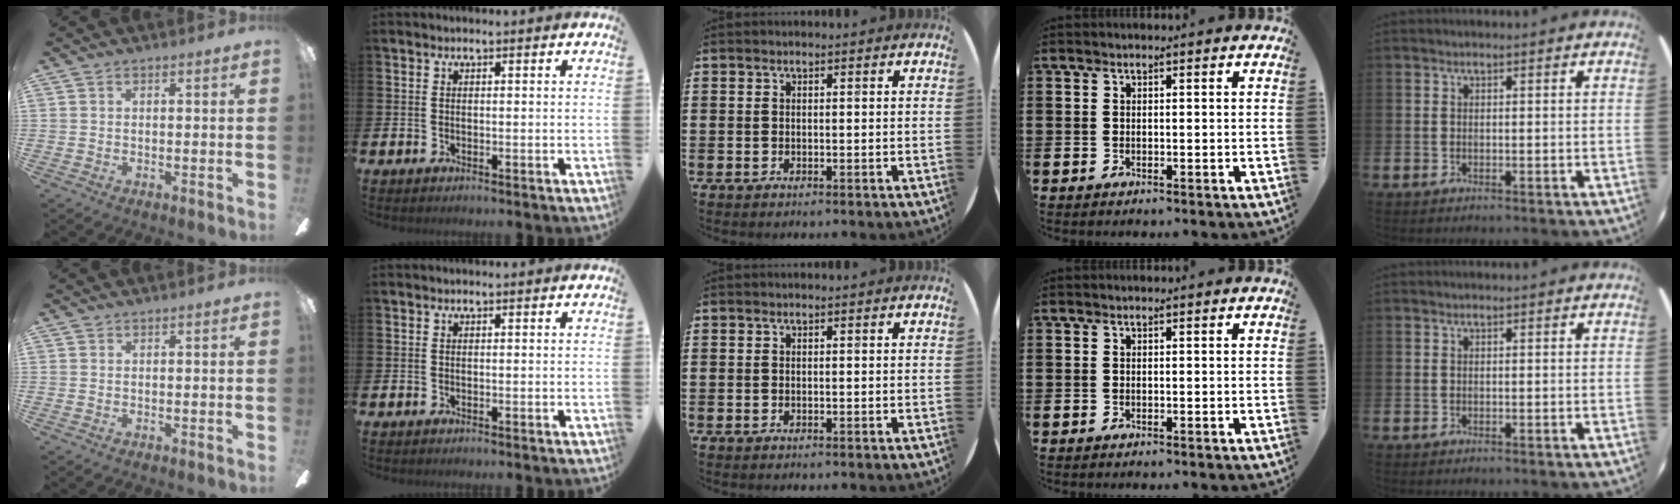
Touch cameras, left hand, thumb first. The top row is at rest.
{}